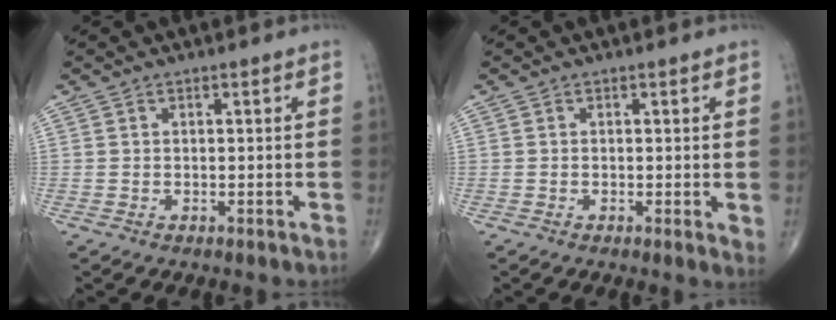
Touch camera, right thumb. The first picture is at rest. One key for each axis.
{"total": 1.9, "fx": 0.0, "fy": 0.4, "fz": 1.8, "tx": -0.028, "ty": -0.006, "tz": -0.005}